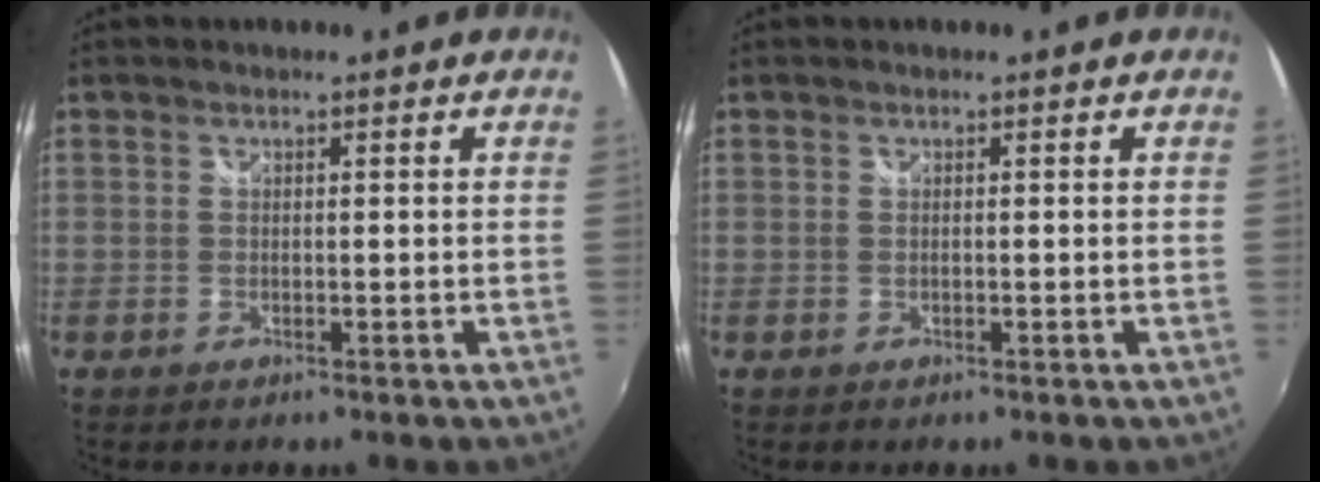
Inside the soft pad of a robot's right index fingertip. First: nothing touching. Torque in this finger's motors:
{"motor_torque": [0.32, 0.33, 0.01, 0.01]}